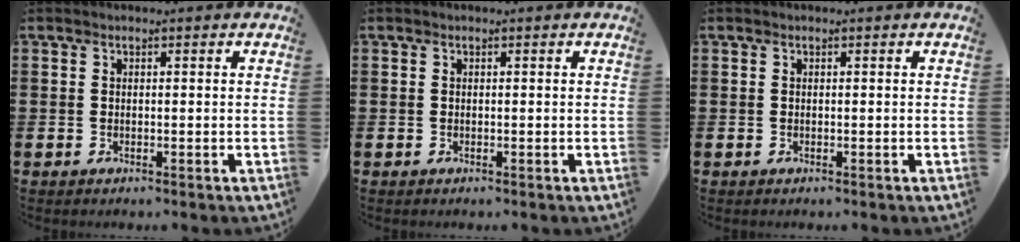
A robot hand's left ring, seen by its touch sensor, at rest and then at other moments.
{"total": 0.0}
{"total": 0.0}